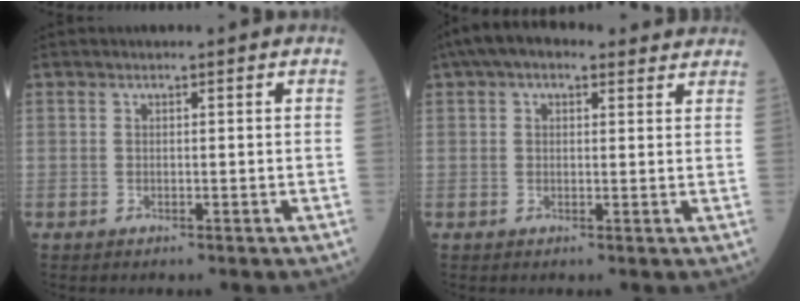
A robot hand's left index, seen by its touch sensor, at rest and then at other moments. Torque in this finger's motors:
{"motor_torque": [1.01, -1.13, 1.05, 0.20]}